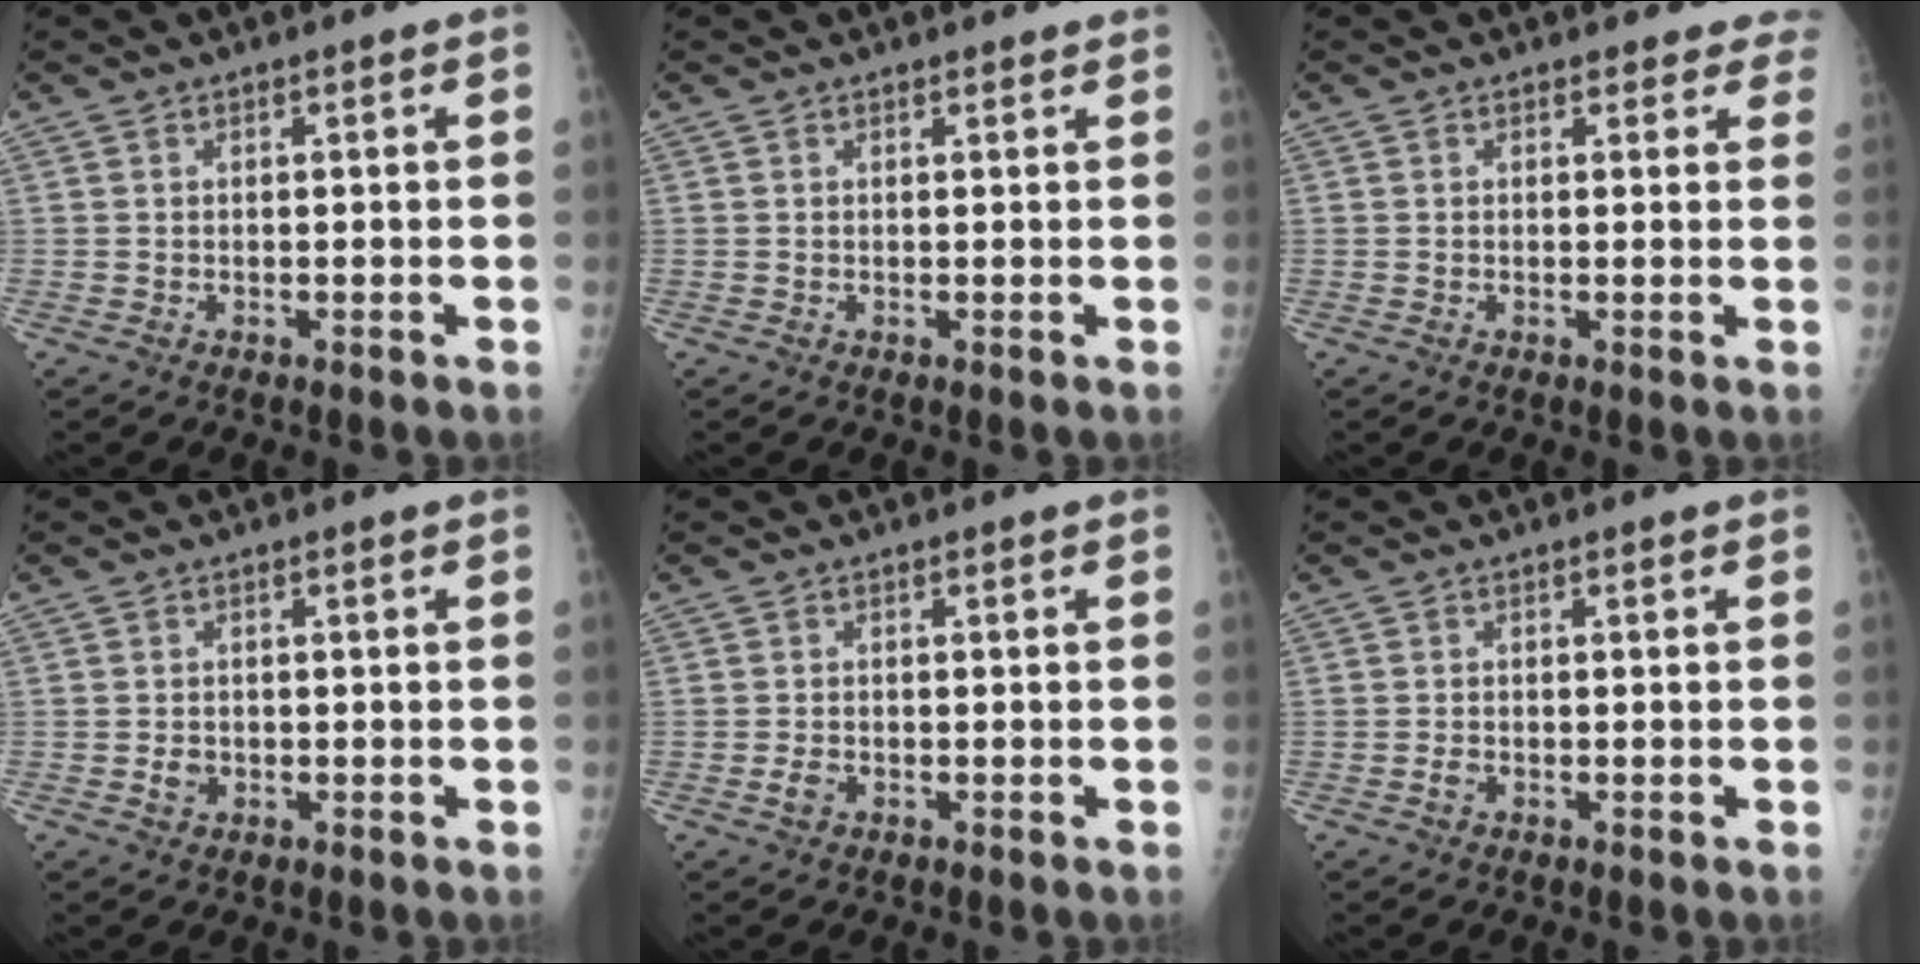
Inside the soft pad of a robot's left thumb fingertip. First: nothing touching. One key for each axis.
{"total": 0.8, "fx": 0.7, "fy": 0.3, "fz": 0.2, "tx": -0.002, "ty": -0.004, "tz": 0.009}
{"total": 4.1, "fx": 3.5, "fy": 2.0, "fz": -0.3, "tx": 0.041, "ty": -0.015, "tz": 0.013}
{"total": 1.9, "fx": -0.6, "fy": 1.5, "fz": 0.9, "tx": -0.005, "ty": 0.003, "tz": -0.009}
{"total": 1.8, "fx": -0.9, "fy": 1.2, "fz": 1.0, "tx": -0.017, "ty": 0.002, "tz": -0.017}
{"total": 1.1, "fx": -0.7, "fy": 0.7, "fz": 0.6, "tx": -0.009, "ty": 0.001, "tz": -0.013}